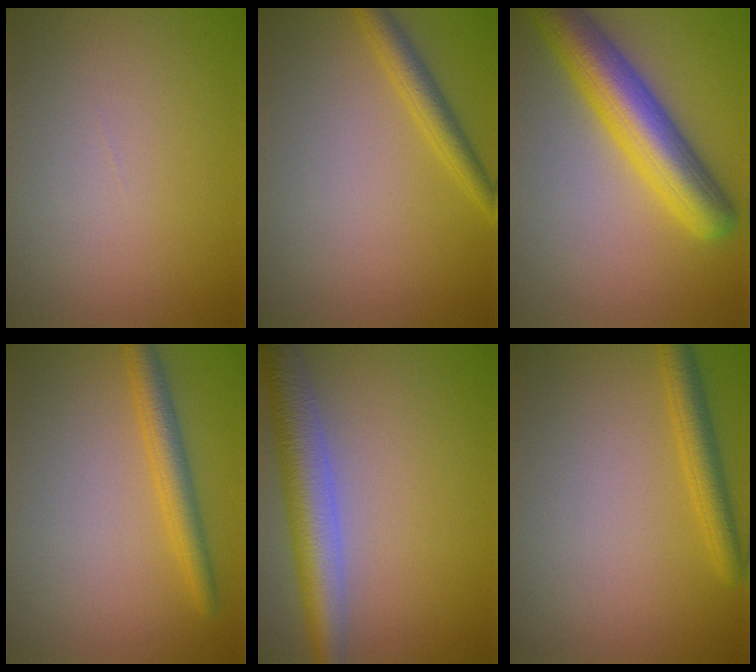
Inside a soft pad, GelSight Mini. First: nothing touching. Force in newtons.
{"total": 2.4, "press": 2.4, "slide": 0.1}
{"total": 8.4, "press": 8.4, "slide": 0.3}
{"total": 3.0, "press": 3.0, "slide": 0.2}
{"total": 6.1, "press": 6.1, "slide": 0.4}
{"total": 2.8, "press": 2.8, "slide": 0.1}